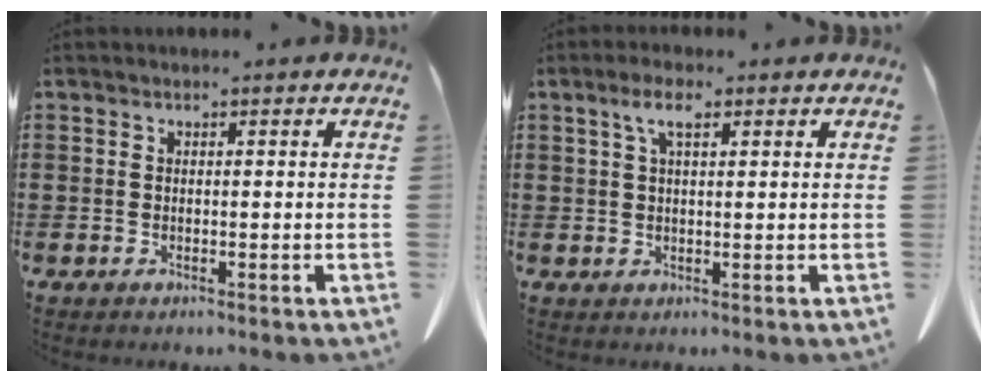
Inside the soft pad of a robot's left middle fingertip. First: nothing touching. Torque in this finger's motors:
{"motor_torque": [0.28, -0.02, 0.00, -0.02]}